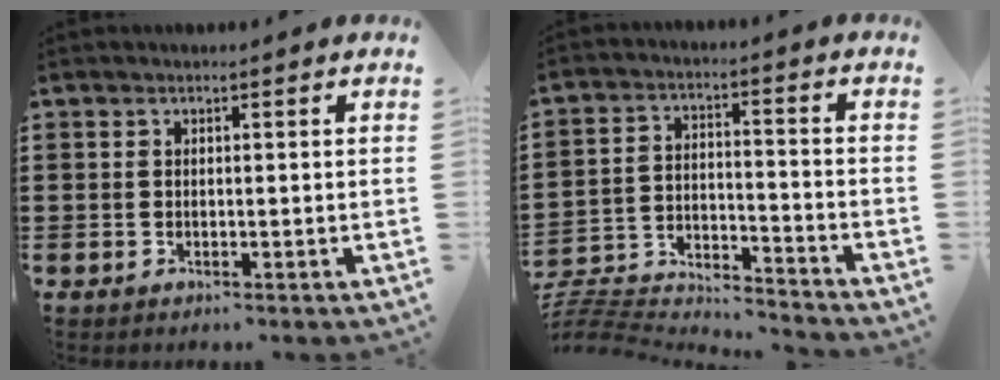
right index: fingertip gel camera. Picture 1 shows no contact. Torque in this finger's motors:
{"motor_torque": [-2.14, 0.00, -1.05, -0.21]}